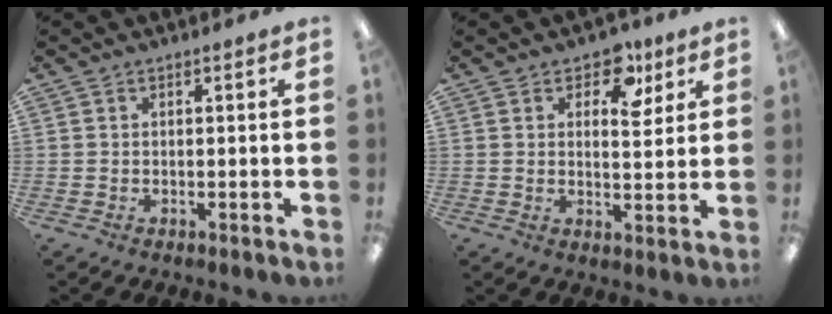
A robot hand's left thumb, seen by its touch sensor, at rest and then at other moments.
{"total": 9.0, "force": [5.1, 4.9, 5.6], "torque": [-0.060, -0.019, 0.082]}